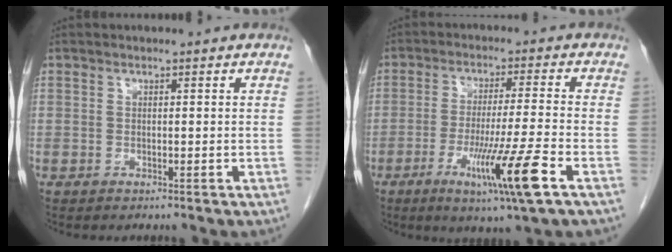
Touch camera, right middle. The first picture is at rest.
{"total": 11.1, "force": [-5.0, -1.3, 9.8], "torque": [-0.174, -0.030, -0.087]}